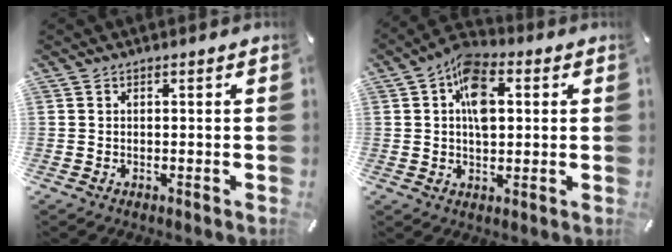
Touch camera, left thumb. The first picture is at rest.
{"total": 10.1, "force": [2.1, 6.4, 7.6], "torque": [-0.122, 0.003, 0.037]}